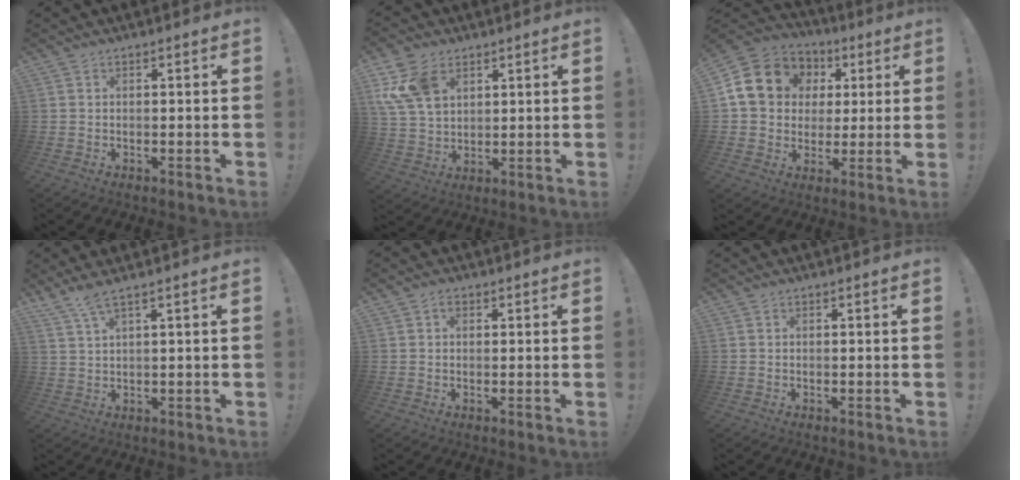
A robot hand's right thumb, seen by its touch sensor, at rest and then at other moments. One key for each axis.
{"total": 12.1, "fx": 5.4, "fy": 8.5, "fz": 6.7, "tx": -0.143, "ty": -0.013, "tz": 0.107}
{"total": 16.6, "fx": 4.5, "fy": 14.1, "fz": 7.6, "tx": -0.127, "ty": -0.002, "tz": 0.104}
{"total": 4.0, "fx": 2.8, "fy": 0.1, "fz": 2.8, "tx": -0.060, "ty": -0.011, "tz": 0.051}
{"total": 1.3, "fx": 0.5, "fy": 1.0, "fz": 0.7, "tx": -0.012, "ty": 0.004, "tz": 0.009}
{"total": 0.0}